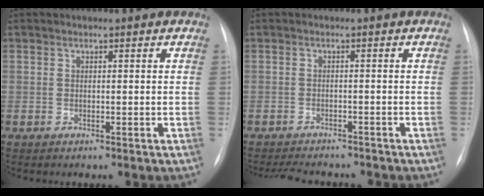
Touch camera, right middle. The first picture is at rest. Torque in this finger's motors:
{"motor_torque": [0.02, -0.02, 0.01, 0.01]}